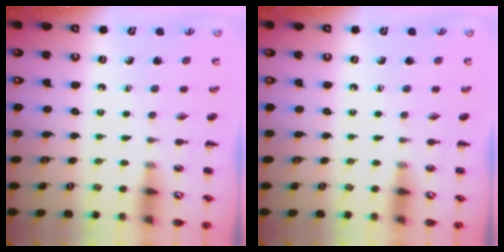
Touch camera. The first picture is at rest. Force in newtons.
{"total": 0.0}